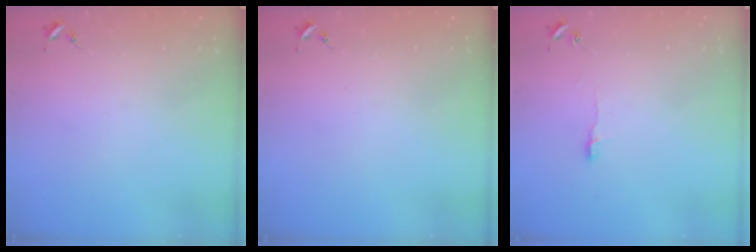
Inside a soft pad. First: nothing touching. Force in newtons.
{"total": 0.0}
{"total": 4.4, "press": 4.3, "slide": 0.4}